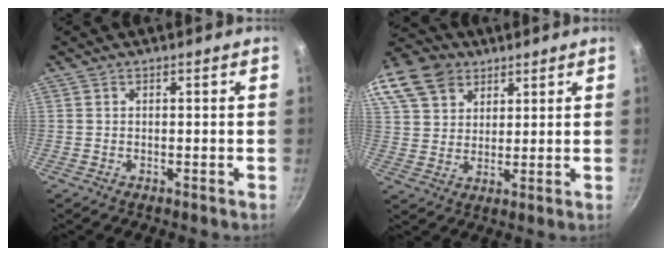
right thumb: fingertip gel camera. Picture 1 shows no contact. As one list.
[{"total": 20.8, "force": [11.8, 14.6, 8.9], "torque": [-0.217, 0.026, 0.224]}]